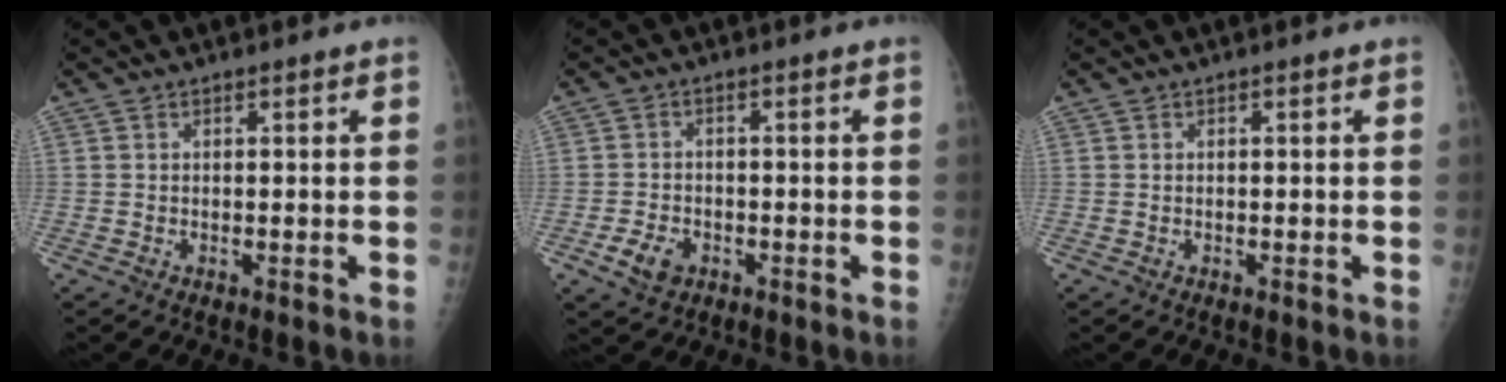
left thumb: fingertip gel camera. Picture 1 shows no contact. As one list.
[{"total": 4.4, "force": [-1.9, 3.2, 2.3], "torque": [-0.037, 0.005, -0.029]}, {"total": 0.0}]